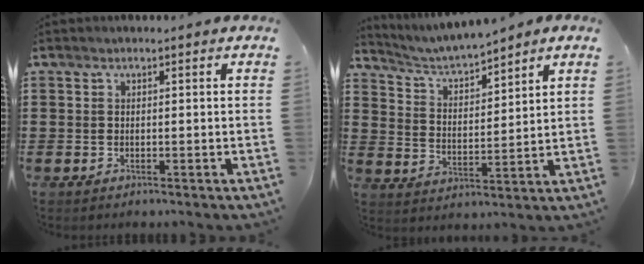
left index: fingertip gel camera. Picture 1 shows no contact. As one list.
[{"total": 4.4, "force": [4.2, 0.1, 1.1], "torque": [-0.042, -0.028, 0.069]}]